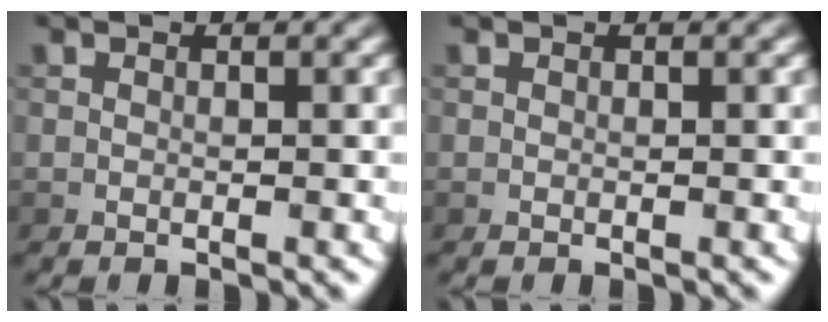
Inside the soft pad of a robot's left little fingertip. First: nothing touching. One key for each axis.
{"total": 0.0}